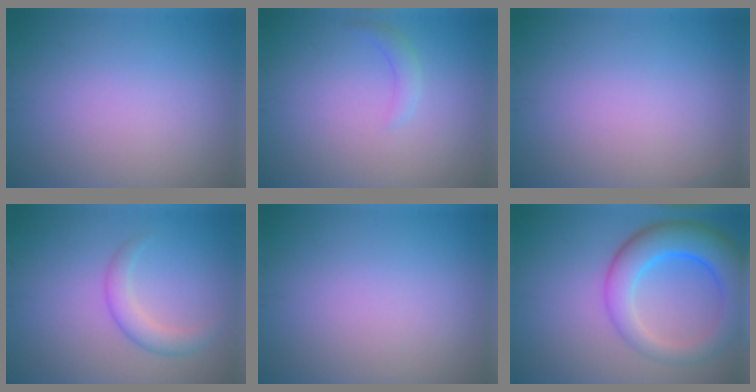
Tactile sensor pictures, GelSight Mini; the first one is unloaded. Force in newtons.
{"total": 1.4, "press": 1.4, "slide": 0.1}
{"total": 0.0}
{"total": 2.3, "press": 2.3, "slide": 0.0}
{"total": 0.0}
{"total": 7.3, "press": 7.3, "slide": 0.3}